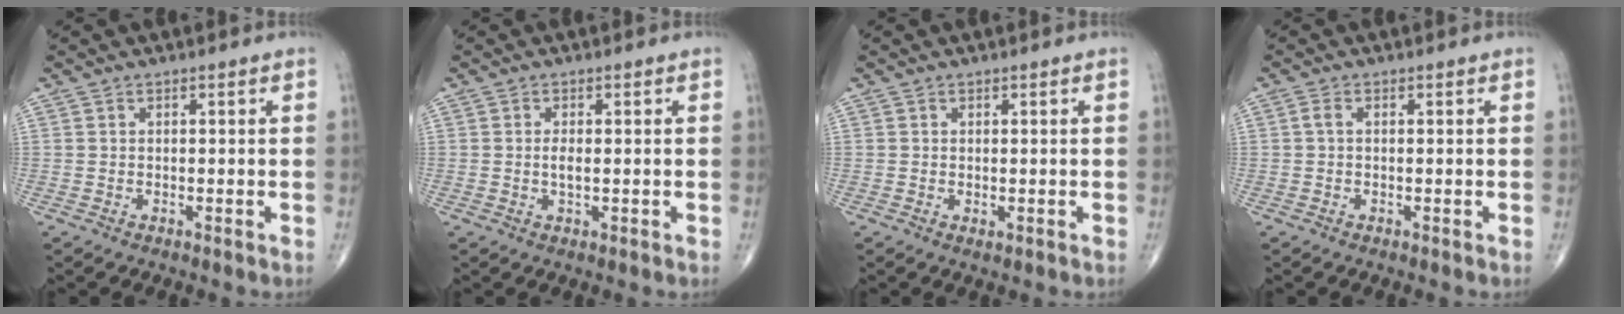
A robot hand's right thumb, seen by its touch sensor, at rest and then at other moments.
{"total": 1.8, "force": [-0.1, 0.6, 1.7], "torque": [-0.034, -0.002, -0.001]}
{"total": 0.7, "force": [-0.1, 0.3, 0.6], "torque": [-0.009, -0.003, -0.001]}
{"total": 1.1, "force": [0.0, 0.5, 0.9], "torque": [-0.020, 0.000, -0.003]}